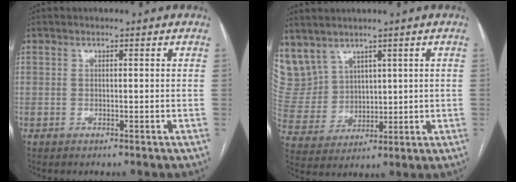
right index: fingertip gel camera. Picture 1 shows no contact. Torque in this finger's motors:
{"motor_torque": [-0.17, 0.49, 0.05, 0.03]}